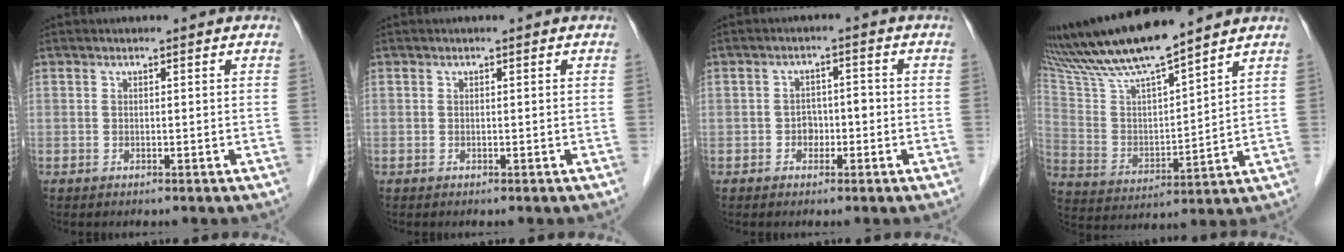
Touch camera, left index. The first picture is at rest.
{"total": 0.0}
{"total": 2.6, "force": [-0.9, 1.9, 1.4], "torque": [-0.019, 0.012, -0.015]}
{"total": 16.8, "force": [14.8, 0.3, 7.9], "torque": [-0.154, 0.008, 0.279]}